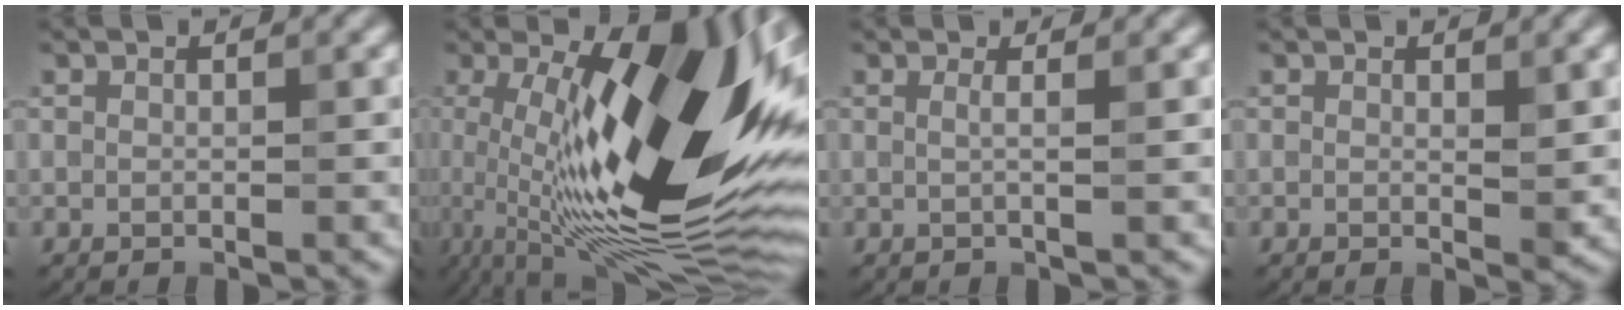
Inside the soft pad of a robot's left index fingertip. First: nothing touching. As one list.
[{"total": 18.4, "force": [1.7, 6.0, 17.3], "torque": [-0.253, 0.009, 0.022]}, {"total": 1.3, "force": [0.3, 0.4, 1.2], "torque": [-0.018, -0.002, -0.007]}, {"total": 1.2, "force": [0.3, 0.4, 1.1], "torque": [-0.013, -0.006, 0.003]}]